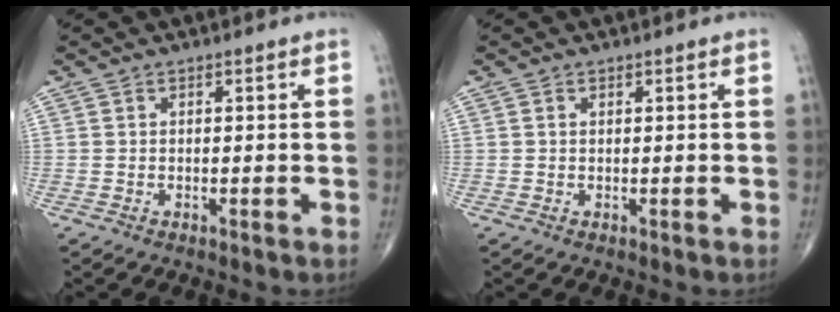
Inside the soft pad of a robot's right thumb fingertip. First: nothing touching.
{"total": 0.0}